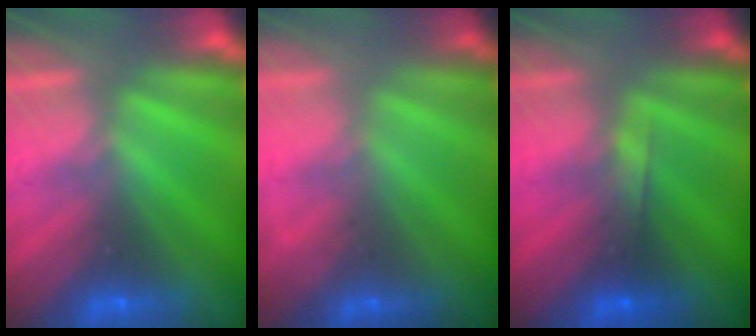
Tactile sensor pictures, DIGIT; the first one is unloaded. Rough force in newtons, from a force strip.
{"total": 1.7}
{"total": 3.9}